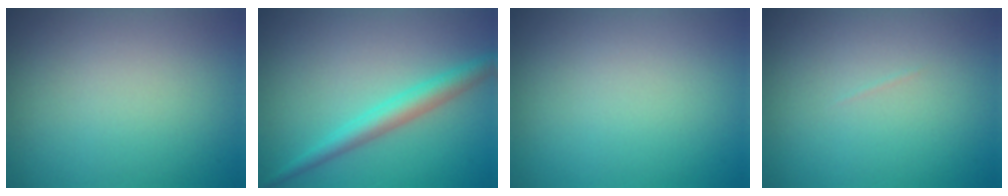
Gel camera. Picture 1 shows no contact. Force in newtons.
{"total": 2.9, "press": 2.9, "slide": 0.2}
{"total": 0.0}
{"total": 0.0}